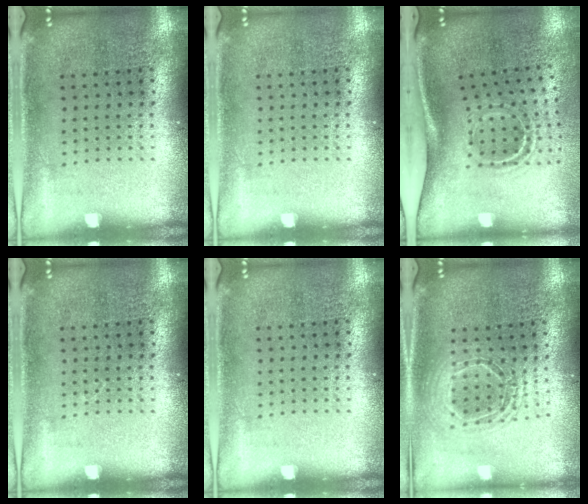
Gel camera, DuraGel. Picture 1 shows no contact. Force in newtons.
{"total": 0.0}
{"total": 2.1, "press": 1.2, "slide": 1.7}
{"total": 0.0}
{"total": 0.0}
{"total": 1.7, "press": 1.5, "slide": 0.9}